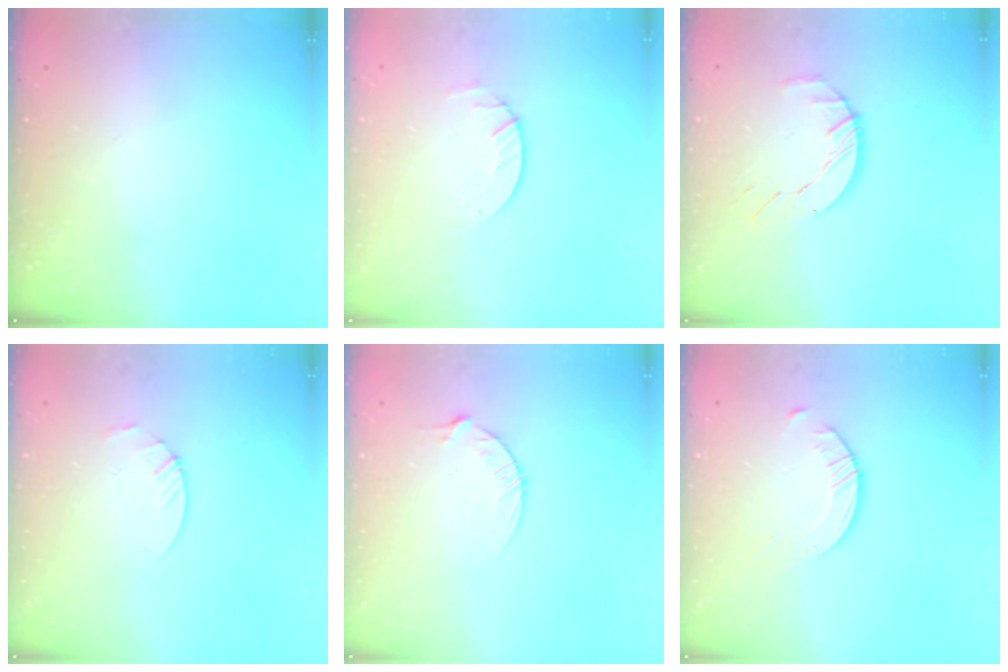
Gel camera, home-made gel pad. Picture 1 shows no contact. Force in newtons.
{"total": 1.4, "press": 1.4, "slide": 0.2}
{"total": 7.3, "press": 7.2, "slide": 0.7}
{"total": 3.0, "press": 2.9, "slide": 0.3}
{"total": 4.5, "press": 4.5, "slide": 0.5}
{"total": 3.5, "press": 3.4, "slide": 0.4}